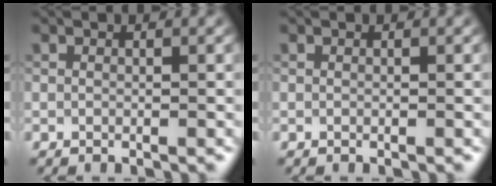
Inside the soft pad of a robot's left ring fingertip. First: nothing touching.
{"total": 0.0}